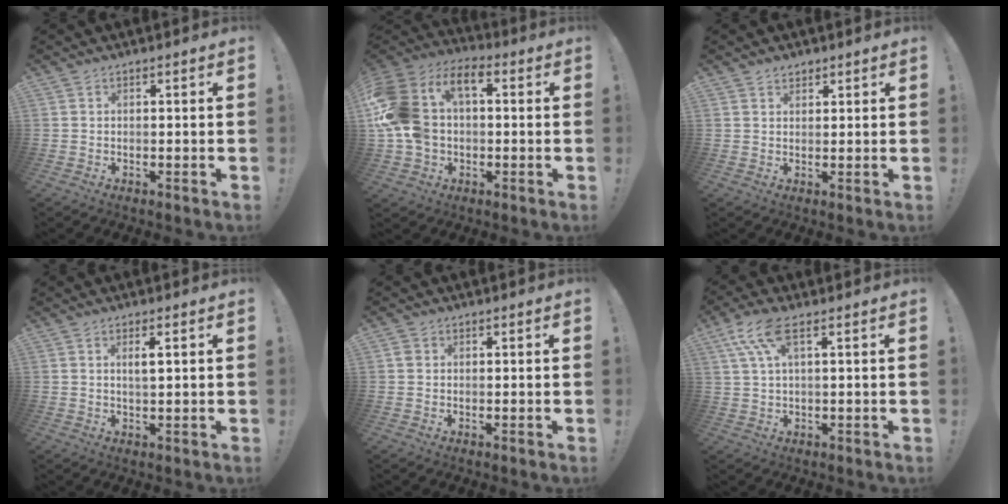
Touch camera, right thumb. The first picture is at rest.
{"total": 17.8, "force": [3.3, 12.4, 12.3], "torque": [-0.252, -0.004, 0.061]}
{"total": 2.1, "force": [1.7, 1.2, 0.5], "torque": [-0.002, -0.009, 0.031]}
{"total": 2.7, "force": [0.9, 0.4, 2.5], "torque": [-0.043, -0.005, 0.012]}
{"total": 1.4, "force": [0.4, 1.2, 0.5], "torque": [-0.010, 0.004, 0.007]}
{"total": 8.5, "force": [3.9, 2.7, 7.0], "torque": [-0.131, -0.004, 0.075]}